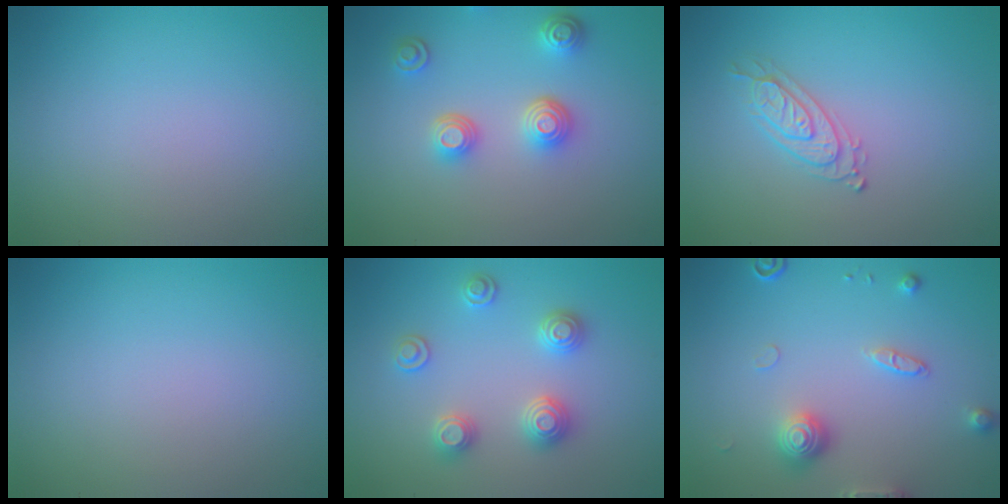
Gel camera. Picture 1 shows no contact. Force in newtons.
{"total": 3.5, "press": 3.1, "slide": 1.8}
{"total": 2.1, "press": 2.1, "slide": 0.5}
{"total": 0.0}
{"total": 2.9, "press": 2.8, "slide": 0.3}
{"total": 3.0, "press": 2.8, "slide": 0.9}